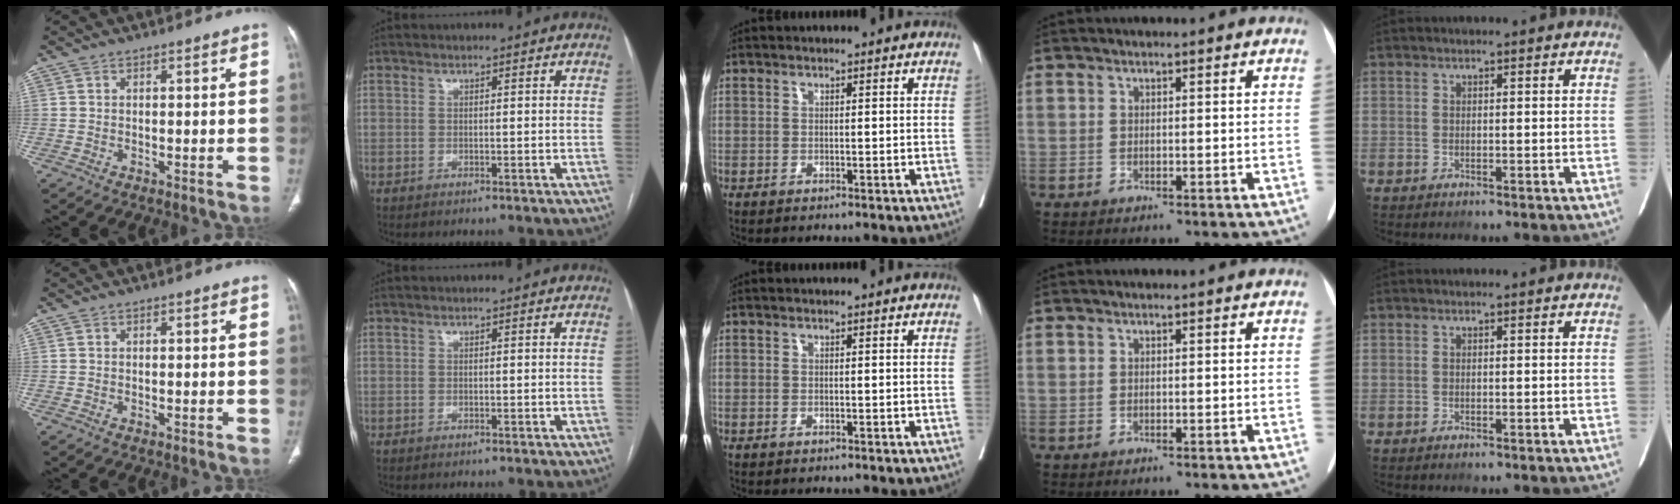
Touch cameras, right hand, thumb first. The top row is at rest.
{}